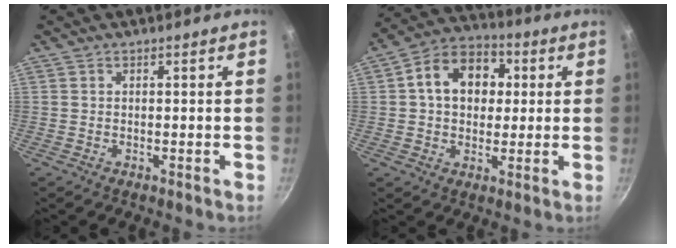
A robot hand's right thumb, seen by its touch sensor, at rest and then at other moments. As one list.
[{"total": 12.9, "force": [2.3, 9.7, 8.1], "torque": [-0.095, 0.019, 0.021]}]